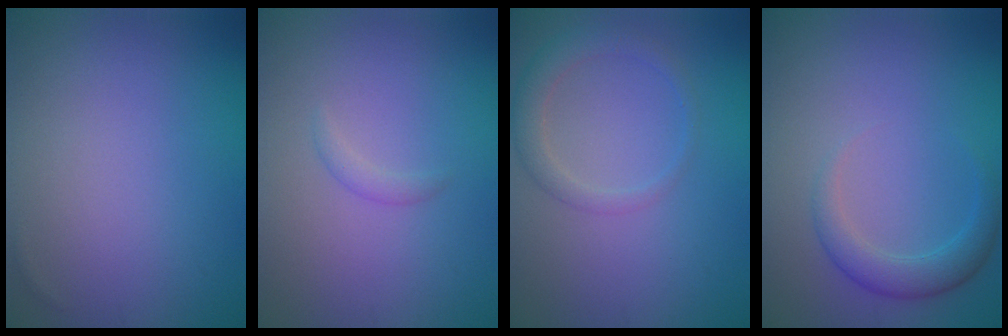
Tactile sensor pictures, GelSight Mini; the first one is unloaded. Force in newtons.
{"total": 0.9, "press": 0.9, "slide": 0.0}
{"total": 2.3, "press": 2.3, "slide": 0.2}
{"total": 2.7, "press": 2.6, "slide": 0.4}